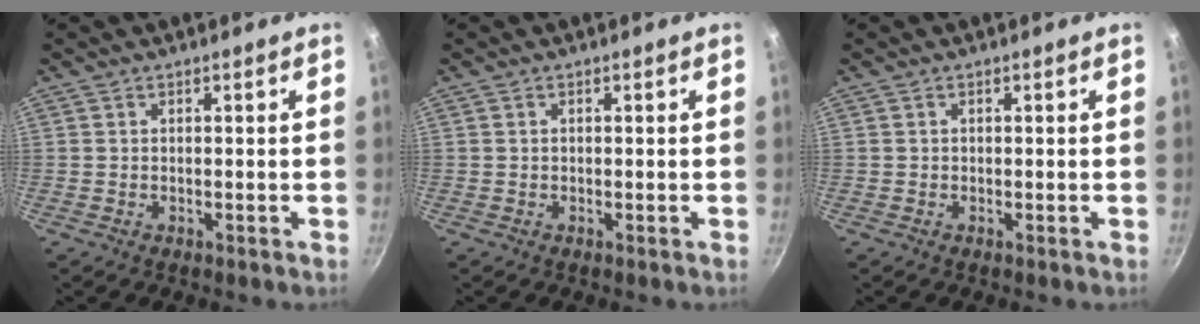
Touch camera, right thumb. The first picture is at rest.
{"total": 0.0}
{"total": 0.0}